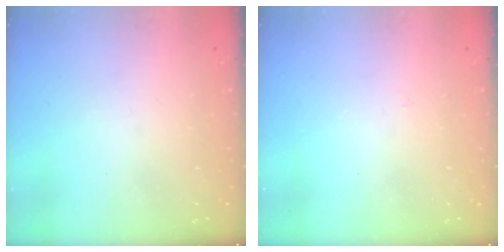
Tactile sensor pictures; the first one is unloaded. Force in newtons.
{"total": 2.8, "press": 2.8, "slide": 0.4}